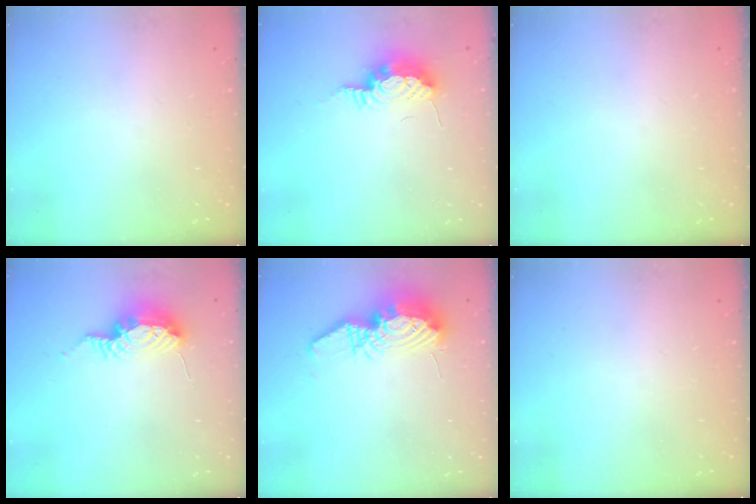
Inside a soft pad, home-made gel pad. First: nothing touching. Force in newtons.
{"total": 14.5, "press": 11.0, "slide": 9.4}
{"total": 0.0}
{"total": 8.9, "press": 8.6, "slide": 2.1}
{"total": 13.3, "press": 13.2, "slide": 1.7}
{"total": 0.0}